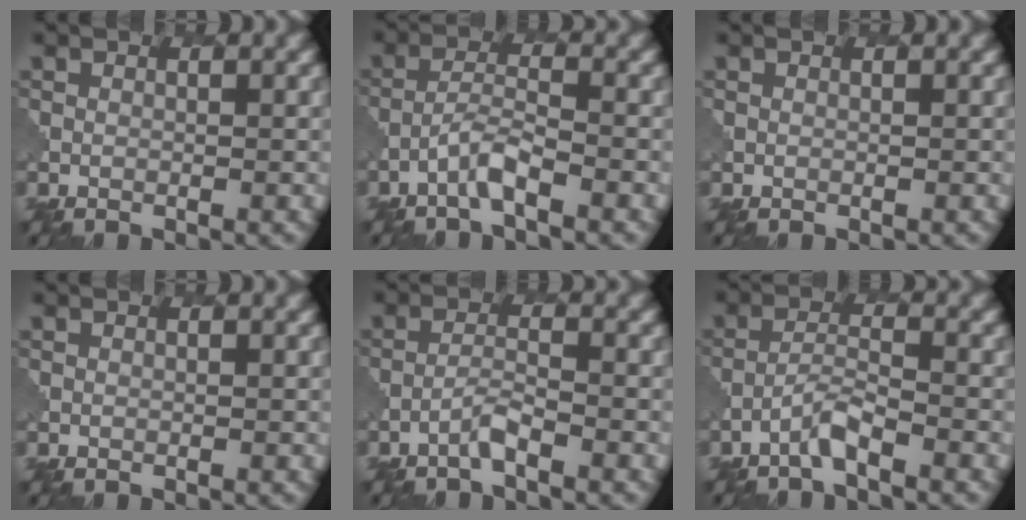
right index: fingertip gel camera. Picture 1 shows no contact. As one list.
[{"total": 2.2, "force": [-1.6, 0.2, 1.5], "torque": [-0.033, 0.008, -0.038]}, {"total": 0.0}, {"total": 0.0}, {"total": 1.4, "force": [-1.1, 0.0, 0.8], "torque": [-0.018, 0.006, -0.029]}, {"total": 2.0, "force": [-1.6, 0.1, 1.2], "torque": [-0.026, 0.007, -0.038]}]